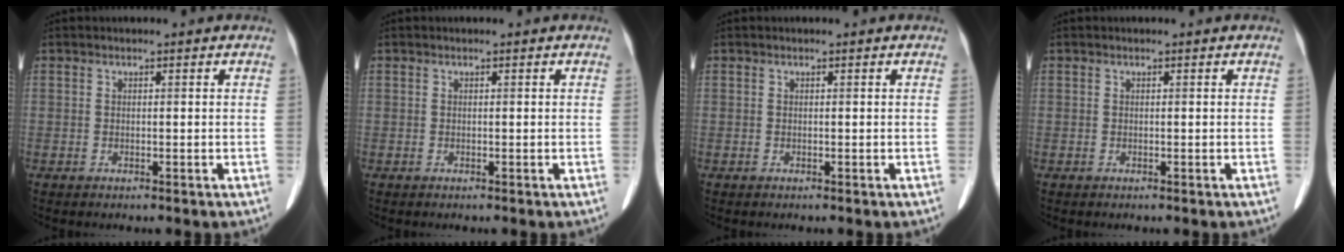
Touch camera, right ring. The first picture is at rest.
{"total": 0.0}
{"total": 0.0}
{"total": 0.0}